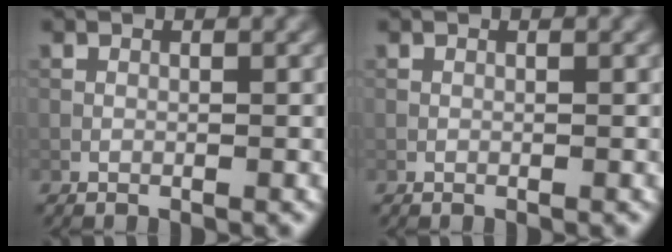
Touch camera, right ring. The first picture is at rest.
{"total": 0.0}